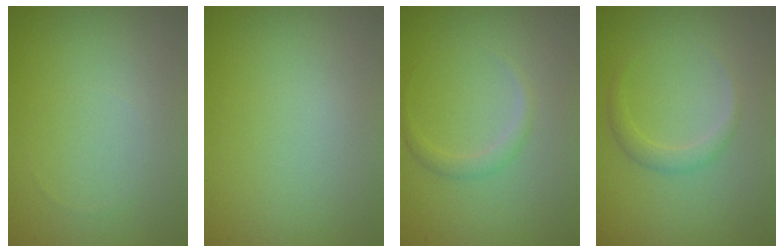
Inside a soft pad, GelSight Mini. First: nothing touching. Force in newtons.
{"total": 0.0}
{"total": 1.2, "press": 1.2, "slide": 0.1}
{"total": 1.5, "press": 1.5, "slide": 0.2}